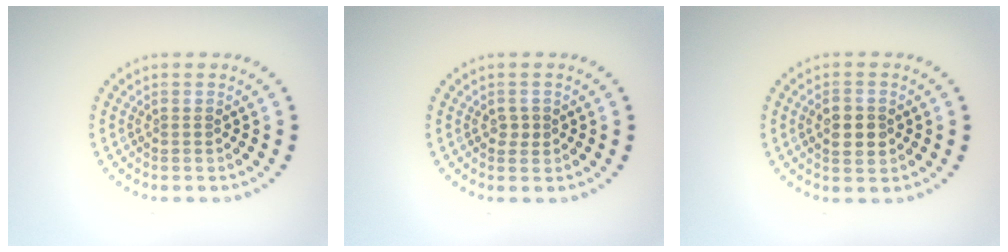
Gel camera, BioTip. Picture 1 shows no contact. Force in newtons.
{"total": 1.1, "press": 1.0, "slide": 0.3}
{"total": 2.7, "press": 2.7, "slide": 0.1}